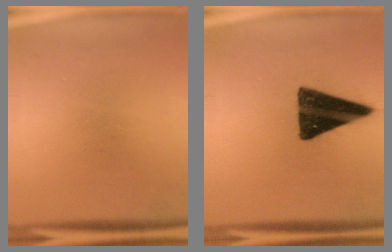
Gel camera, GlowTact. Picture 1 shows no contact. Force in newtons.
{"total": 15.8}